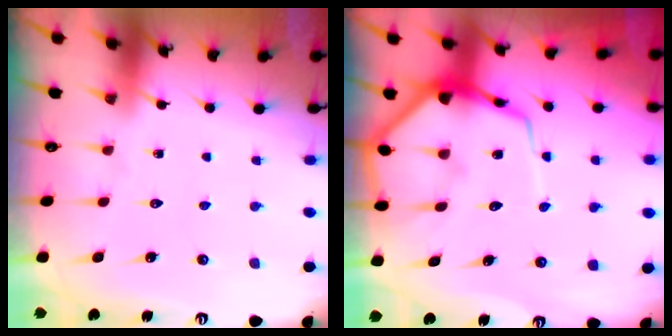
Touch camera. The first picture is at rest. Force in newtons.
{"total": 11.3, "press": 11.2, "slide": 1.2}